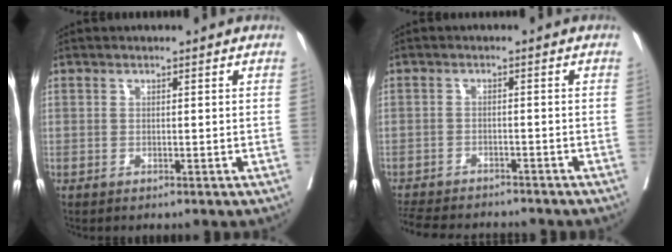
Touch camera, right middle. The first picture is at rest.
{"total": 11.3, "force": [-10.4, 2.5, 3.8], "torque": [-0.075, -0.007, -0.147]}